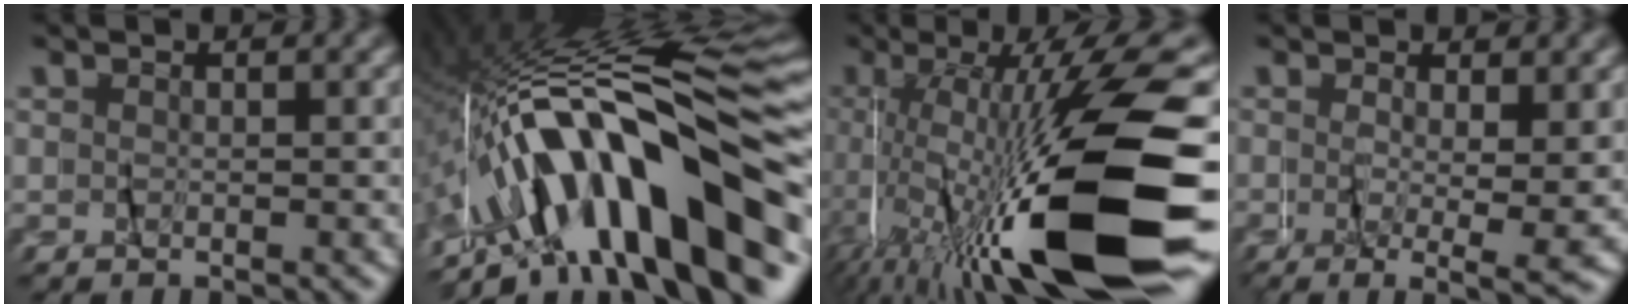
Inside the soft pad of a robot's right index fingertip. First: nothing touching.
{"total": 16.7, "force": [-5.5, 6.5, 14.3], "torque": [-0.253, 0.009, -0.079]}
{"total": 15.6, "force": [-5.3, 2.2, 14.5], "torque": [-0.236, -0.017, -0.062]}
{"total": 3.7, "force": [-2.2, -1.3, 2.7], "torque": [-0.038, -0.030, -0.020]}